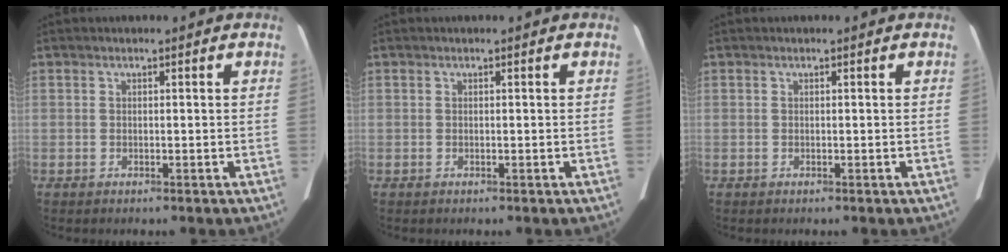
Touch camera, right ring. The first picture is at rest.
{"total": 0.0}
{"total": 0.0}